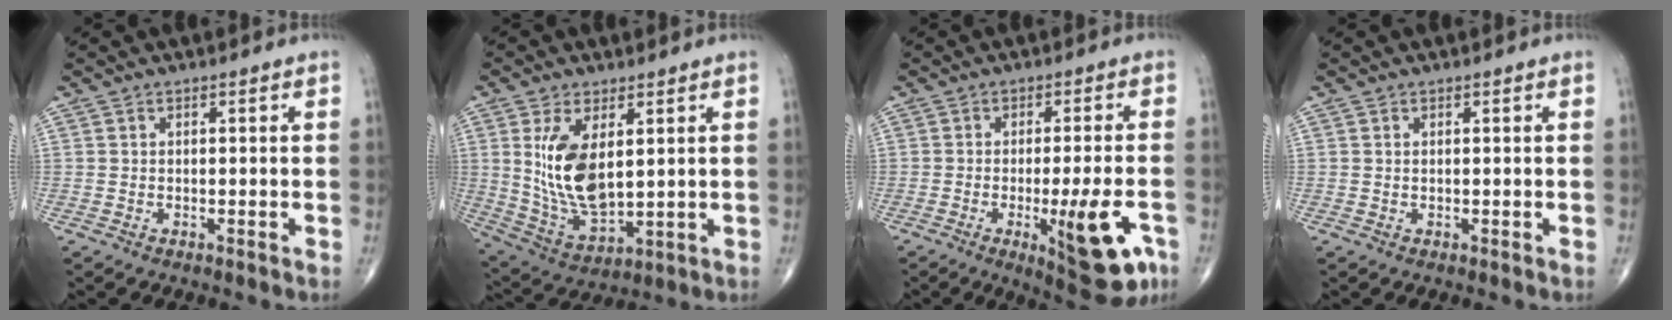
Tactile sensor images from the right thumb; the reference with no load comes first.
{"total": 12.9, "force": [2.9, 6.5, 10.8], "torque": [-0.201, -0.023, 0.074]}
{"total": 13.5, "force": [-5.0, 3.5, 12.1], "torque": [-0.156, 0.001, -0.060]}
{"total": 0.0}